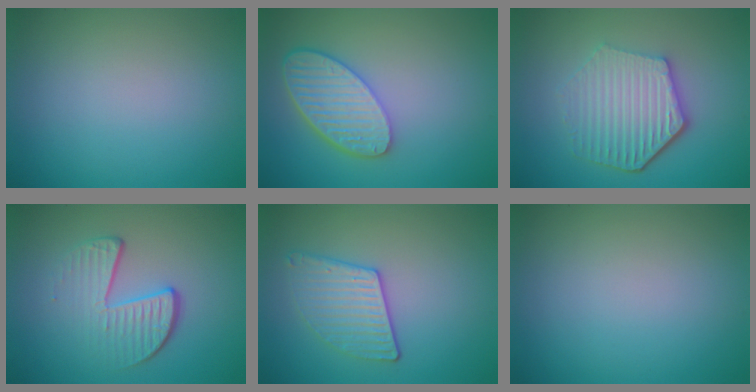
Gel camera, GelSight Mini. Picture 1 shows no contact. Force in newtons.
{"total": 5.5, "press": 4.4, "slide": 3.3}
{"total": 5.8, "press": 4.4, "slide": 3.7}
{"total": 4.3, "press": 2.8, "slide": 3.3}
{"total": 3.0, "press": 2.9, "slide": 0.7}
{"total": 0.0}